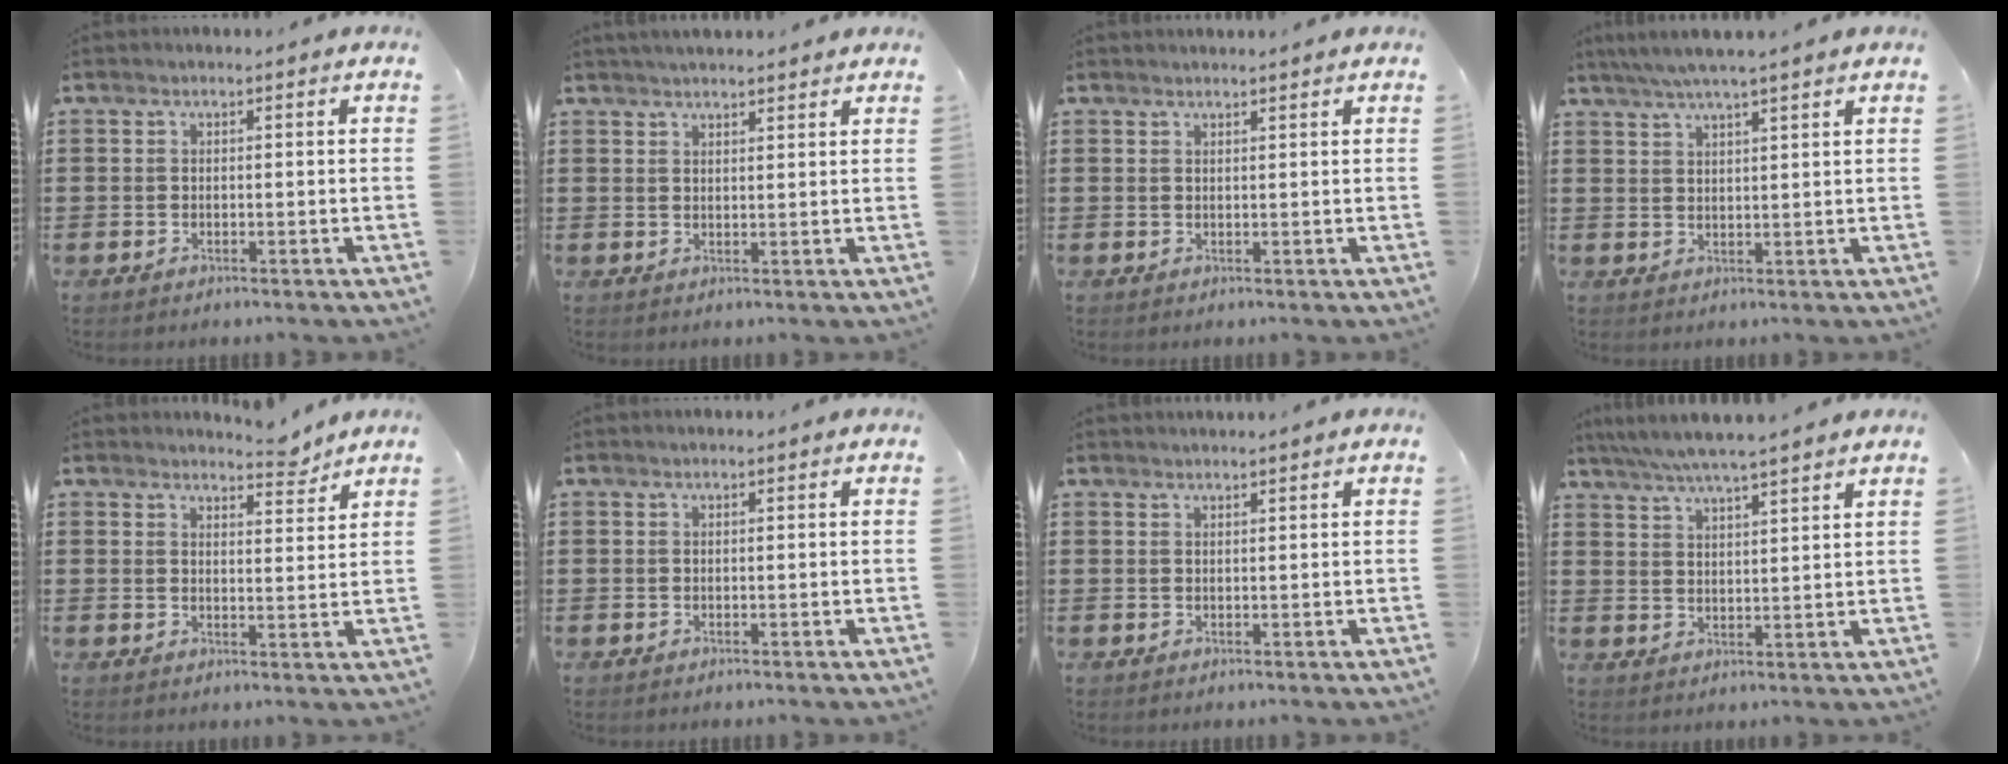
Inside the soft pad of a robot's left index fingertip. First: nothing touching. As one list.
[{"total": 2.1, "force": [2.1, -0.1, 0.3], "torque": [-0.010, -0.002, 0.039]}, {"total": 1.1, "force": [1.1, -0.1, 0.2], "torque": [-0.006, -0.002, 0.021]}, {"total": 3.6, "force": [3.1, -0.4, 1.7], "torque": [-0.043, -0.004, 0.056]}, {"total": 4.4, "force": [4.2, 0.7, 1.2], "torque": [-0.018, -0.021, 0.075]}, {"total": 0.0}, {"total": 1.0, "force": [1.0, -0.2, 0.1], "torque": [-0.003, -0.003, 0.020]}, {"total": 4.7, "force": [4.4, -0.4, 1.6], "torque": [-0.047, -0.021, 0.076]}]